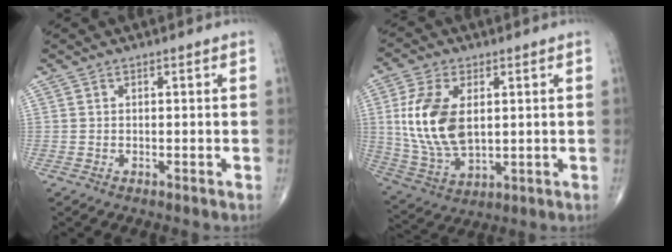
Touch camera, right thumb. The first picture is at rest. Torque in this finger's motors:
{"motor_torque": [0.20, 0.41, 0.98, 0.47, 0.20]}